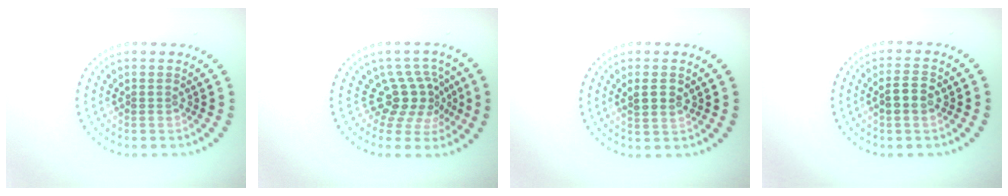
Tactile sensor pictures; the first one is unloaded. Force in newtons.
{"total": 3.8, "press": 2.7, "slide": 2.7}
{"total": 1.7, "press": 1.6, "slide": 0.5}
{"total": 2.5, "press": 2.5, "slide": 0.3}